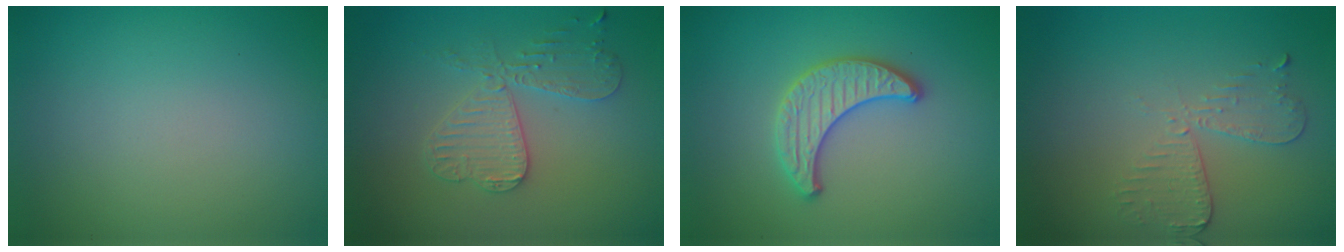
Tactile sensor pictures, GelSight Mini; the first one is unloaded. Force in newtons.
{"total": 4.0, "press": 3.7, "slide": 1.5}
{"total": 3.1, "press": 3.1, "slide": 0.2}
{"total": 3.0, "press": 2.6, "slide": 1.5}